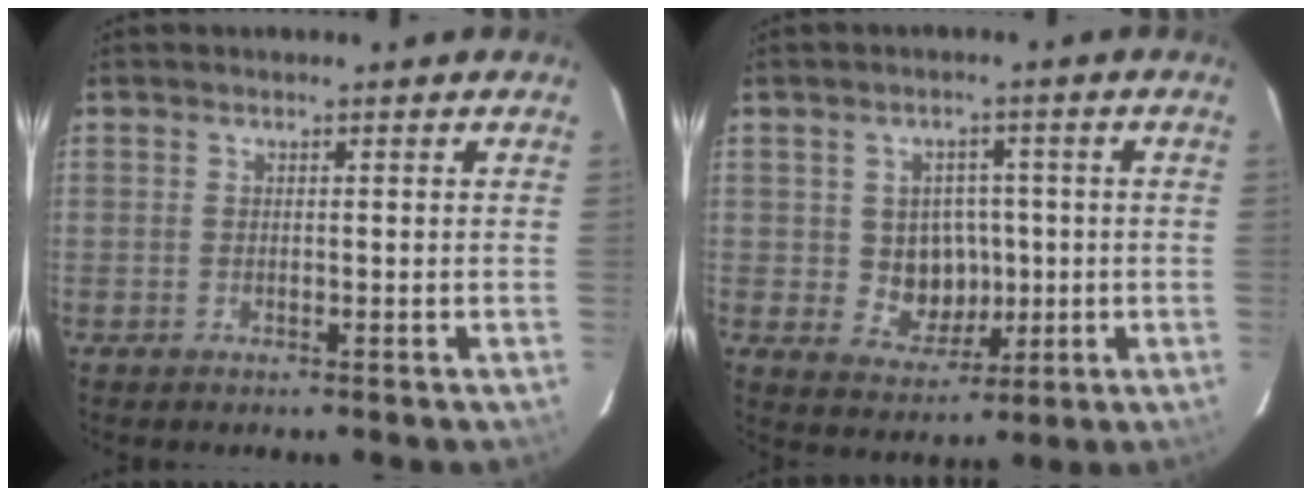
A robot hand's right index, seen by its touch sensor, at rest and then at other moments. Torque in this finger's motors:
{"motor_torque": [0.04, -0.10, 0.10, 0.01]}